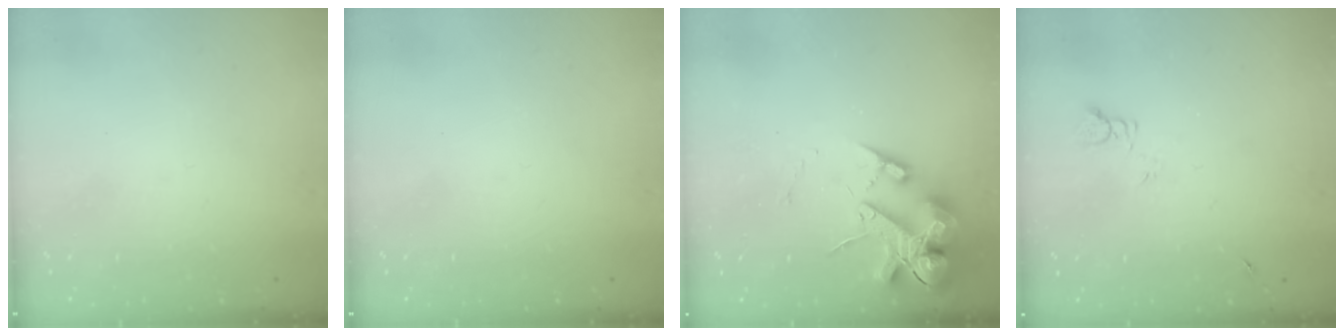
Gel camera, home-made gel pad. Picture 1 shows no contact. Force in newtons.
{"total": 0.0}
{"total": 16.4, "press": 16.2, "slide": 2.5}
{"total": 3.5, "press": 3.4, "slide": 0.5}